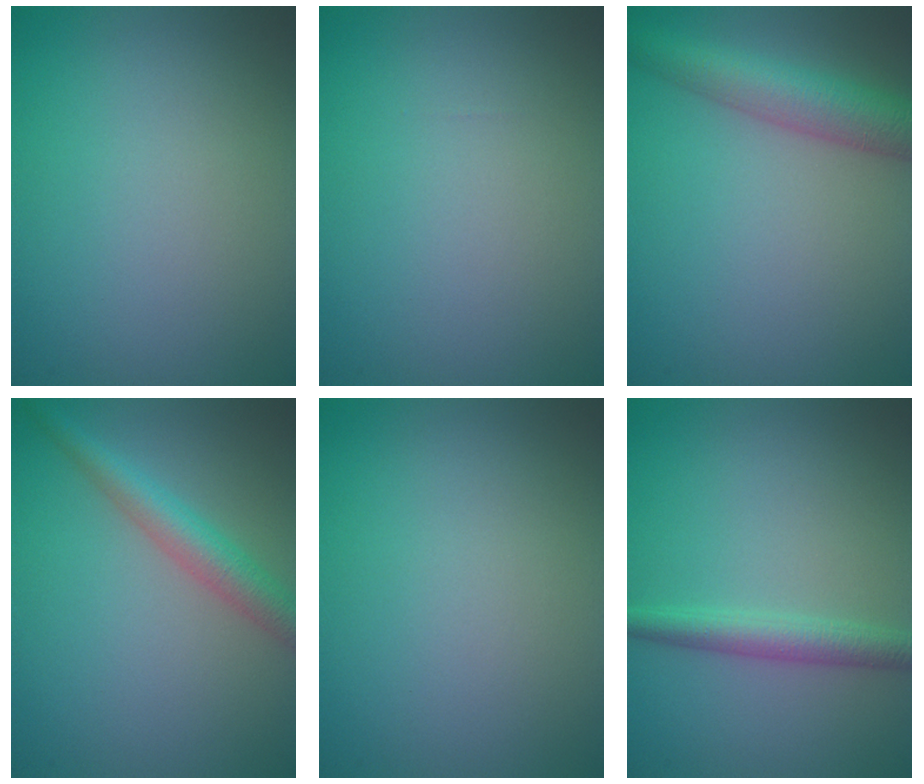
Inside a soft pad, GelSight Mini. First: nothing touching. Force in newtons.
{"total": 0.0}
{"total": 5.3, "press": 5.3, "slide": 0.2}
{"total": 3.4, "press": 3.4, "slide": 0.1}
{"total": 0.0}
{"total": 2.6, "press": 2.6, "slide": 0.0}